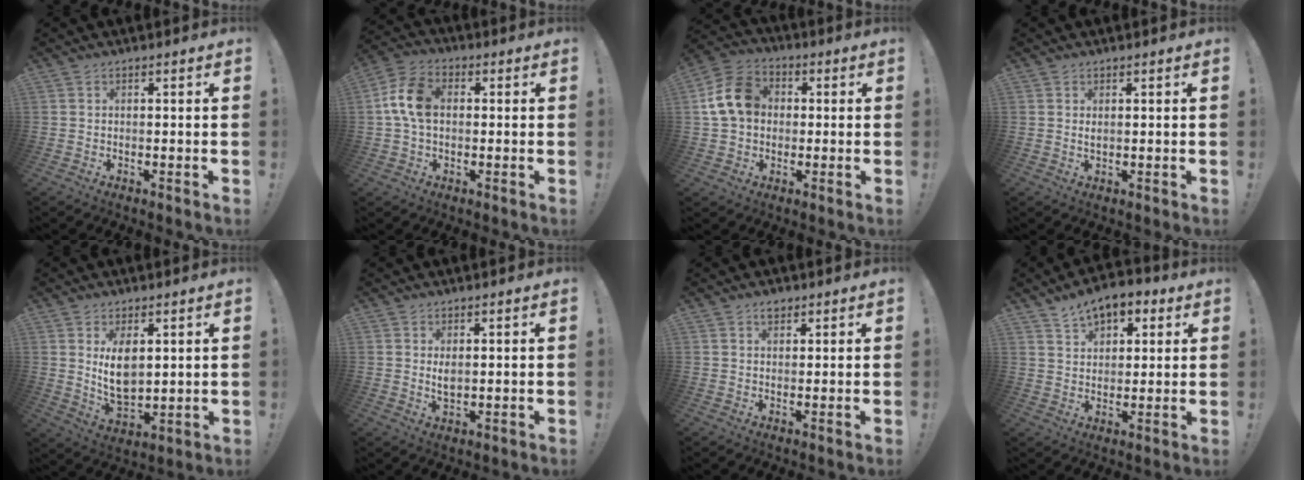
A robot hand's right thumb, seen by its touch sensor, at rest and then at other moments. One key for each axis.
{"total": 10.6, "fx": 0.8, "fy": 7.0, "fz": 7.9, "tx": -0.147, "ty": 0.011, "tz": 0.019}
{"total": 13.9, "fx": 1.9, "fy": 11.0, "fz": 8.3, "tx": -0.140, "ty": 0.015, "tz": 0.045}
{"total": 0.8, "fx": 0.4, "fy": 0.3, "fz": 0.7, "tx": -0.013, "ty": 0.001, "tz": 0.006}
{"total": 9.3, "fx": 3.3, "fy": 5.5, "fz": 6.8, "tx": -0.122, "ty": -0.023, "tz": 0.061}
{"total": 2.9, "fx": 0.9, "fy": 1.4, "fz": 2.3, "tx": -0.030, "ty": -0.006, "tz": 0.012}
{"total": 2.5, "fx": 1.8, "fy": 1.6, "fz": 1.0, "tx": -0.010, "ty": -0.005, "tz": 0.031}
{"total": 9.2, "fx": 6.0, "fy": 5.5, "fz": 4.2, "tx": -0.059, "ty": -0.030, "tz": 0.112}